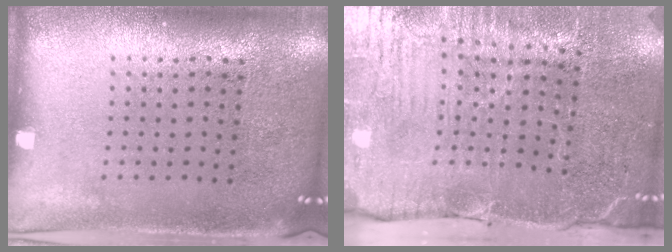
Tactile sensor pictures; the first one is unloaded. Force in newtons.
{"total": 4.0, "press": 3.9, "slide": 1.0}